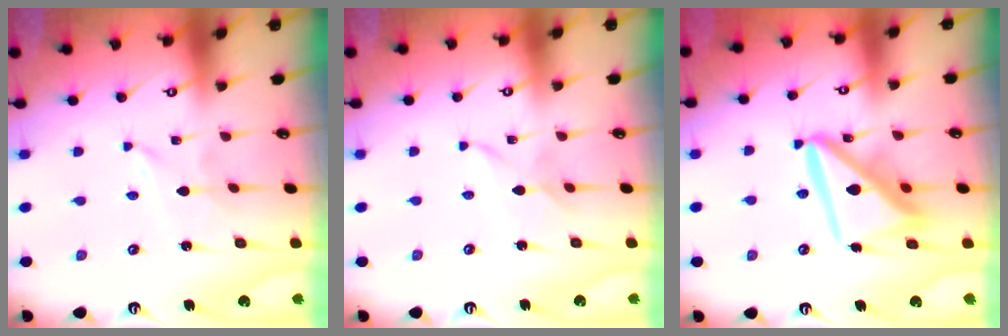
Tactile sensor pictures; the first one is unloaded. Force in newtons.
{"total": 2.4, "press": 2.4, "slide": 0.3}
{"total": 16.8, "press": 16.7, "slide": 1.9}